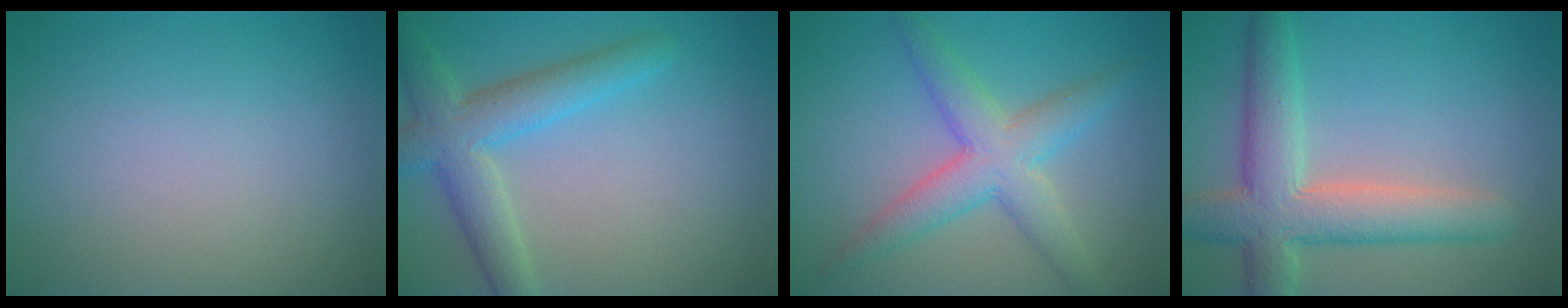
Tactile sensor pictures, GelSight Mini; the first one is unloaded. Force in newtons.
{"total": 5.0, "press": 5.0, "slide": 0.2}
{"total": 5.2, "press": 5.2, "slide": 0.2}
{"total": 6.9, "press": 6.9, "slide": 0.7}